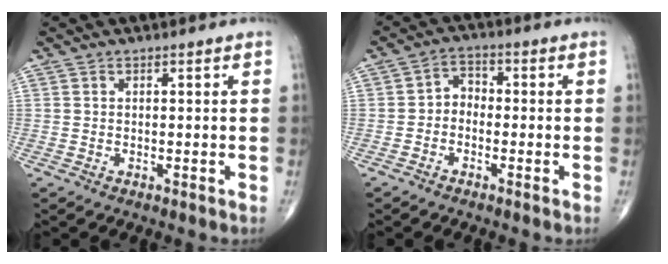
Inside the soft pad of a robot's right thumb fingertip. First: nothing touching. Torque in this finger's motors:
{"motor_torque": [-0.07, -0.02, 0.25, 0.02, 0.02]}